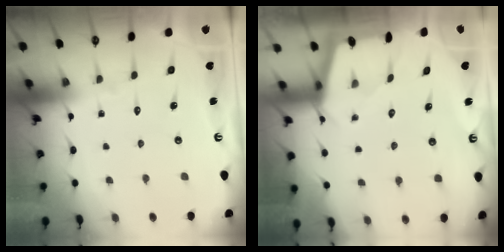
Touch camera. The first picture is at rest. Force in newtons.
{"total": 2.3, "press": 2.3, "slide": 0.3}